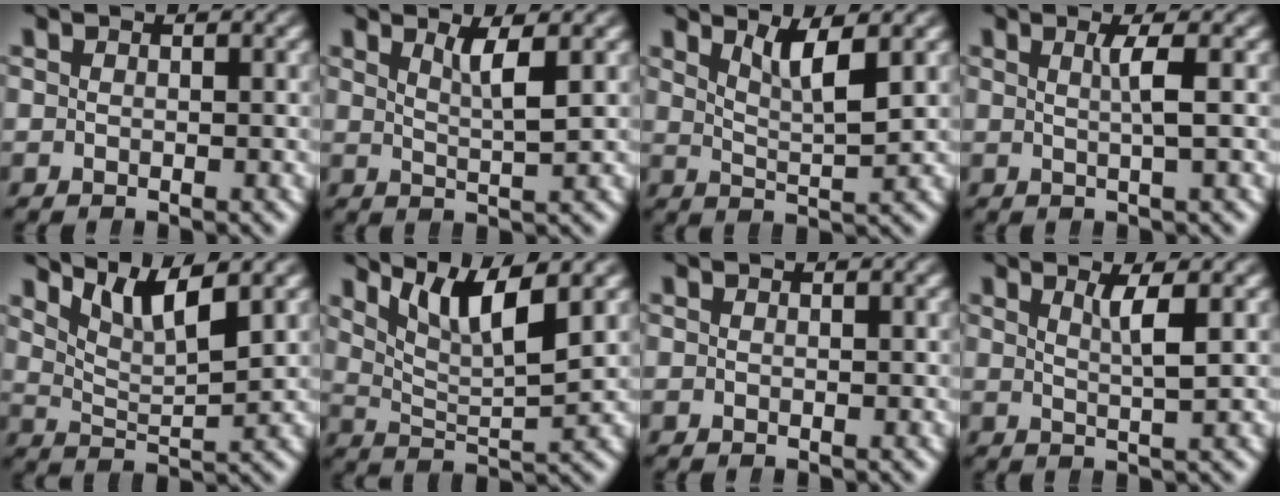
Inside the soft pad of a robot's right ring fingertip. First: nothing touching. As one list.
[{"total": 2.2, "force": [1.4, -0.5, 1.6], "torque": [-0.035, -0.013, 0.028]}, {"total": 3.4, "force": [2.2, 0.4, 2.5], "torque": [-0.054, -0.015, 0.042]}, {"total": 1.6, "force": [0.4, -0.9, 1.4], "torque": [-0.029, -0.004, 0.008]}, {"total": 4.6, "force": [3.1, 1.3, 3.0], "torque": [-0.063, -0.012, 0.059]}, {"total": 5.2, "force": [3.1, 1.5, 3.9], "torque": [-0.076, -0.012, 0.058]}, {"total": 0.0}, {"total": 1.9, "force": [1.0, -0.7, 1.5], "torque": [-0.031, -0.011, 0.022]}]